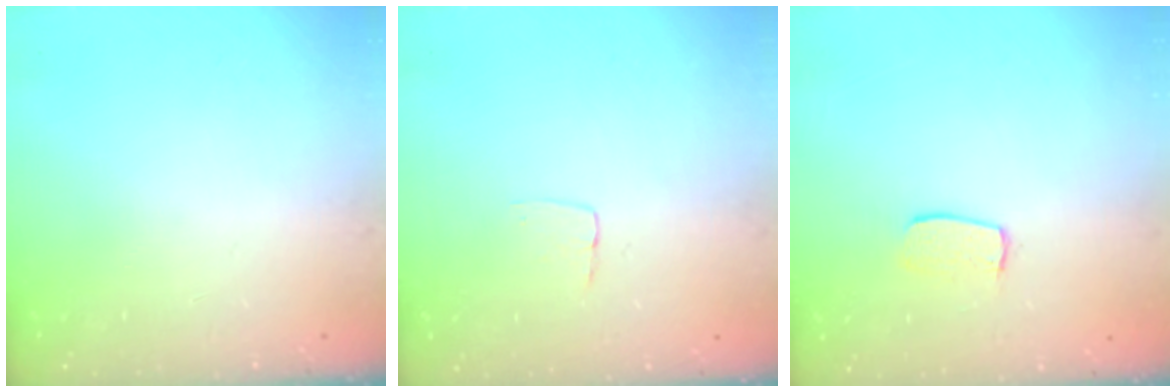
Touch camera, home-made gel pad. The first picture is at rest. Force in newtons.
{"total": 3.4, "press": 3.4, "slide": 0.2}
{"total": 5.9, "press": 5.9, "slide": 0.3}